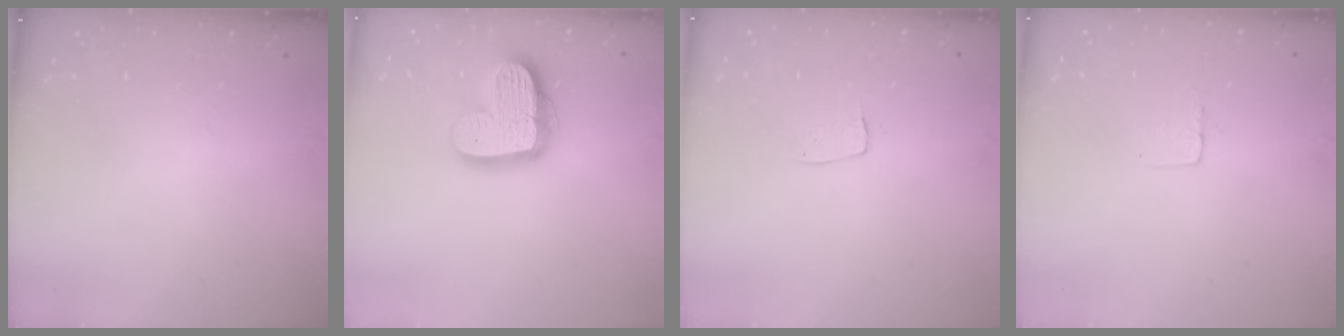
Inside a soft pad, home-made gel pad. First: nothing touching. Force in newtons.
{"total": 17.4, "press": 17.3, "slide": 1.6}
{"total": 5.2, "press": 5.2, "slide": 0.3}
{"total": 2.7, "press": 2.7, "slide": 0.1}